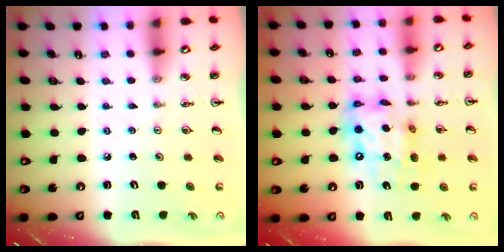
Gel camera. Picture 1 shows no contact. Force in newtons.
{"total": 13.2, "press": 13.2, "slide": 1.5}